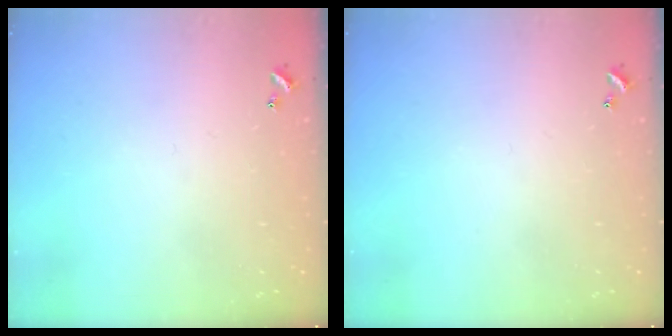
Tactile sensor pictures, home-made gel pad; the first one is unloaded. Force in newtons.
{"total": 0.0}